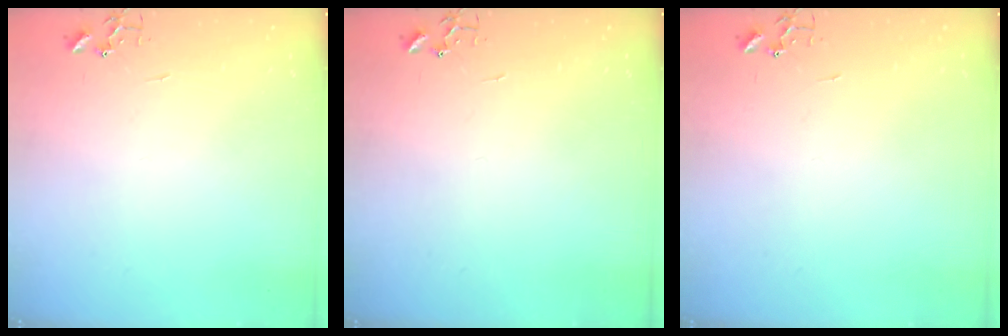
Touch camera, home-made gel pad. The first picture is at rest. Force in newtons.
{"total": 0.0}
{"total": 0.0}